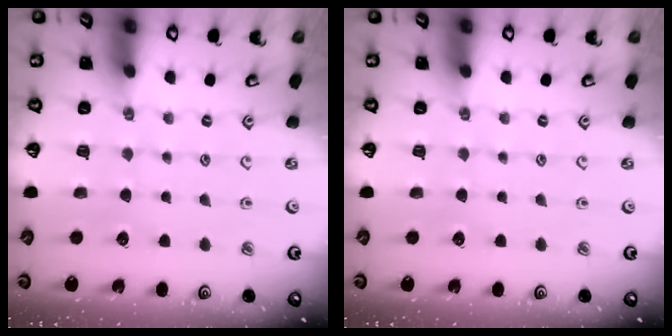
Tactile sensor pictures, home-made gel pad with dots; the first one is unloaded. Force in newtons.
{"total": 0.0}